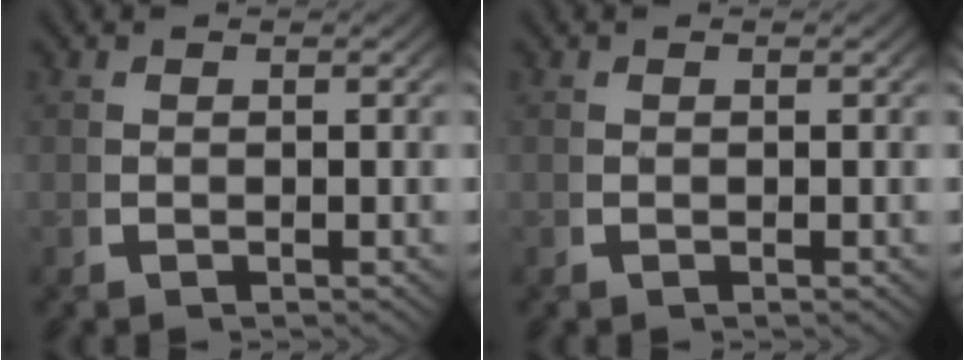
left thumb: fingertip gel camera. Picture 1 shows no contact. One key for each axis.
{"total": 0.0}